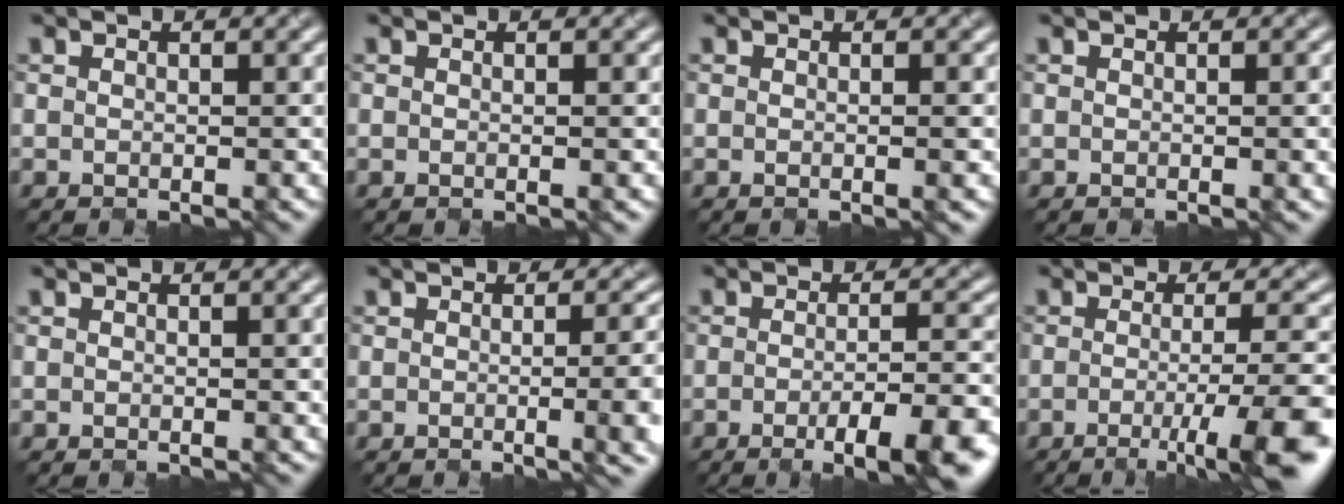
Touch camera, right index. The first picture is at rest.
{"total": 0.6, "force": [0.0, 0.2, 0.5], "torque": [-0.007, 0.000, -0.004]}
{"total": 1.2, "force": [-0.1, 0.4, 1.1], "torque": [-0.013, -0.001, -0.006]}
{"total": 2.2, "force": [-0.1, 0.7, 2.1], "torque": [-0.019, 0.004, 0.001]}
{"total": 1.4, "force": [0.1, 0.4, 1.3], "torque": [-0.014, 0.002, 0.001]}
{"total": 7.7, "force": [-0.5, 3.5, 6.9], "torque": [-0.046, -0.003, -0.001]}
{"total": 7.6, "force": [-3.5, 2.0, 6.5], "torque": [-0.074, -0.010, -0.043]}
{"total": 8.0, "force": [-2.6, 1.5, 7.4], "torque": [-0.096, -0.013, -0.038]}